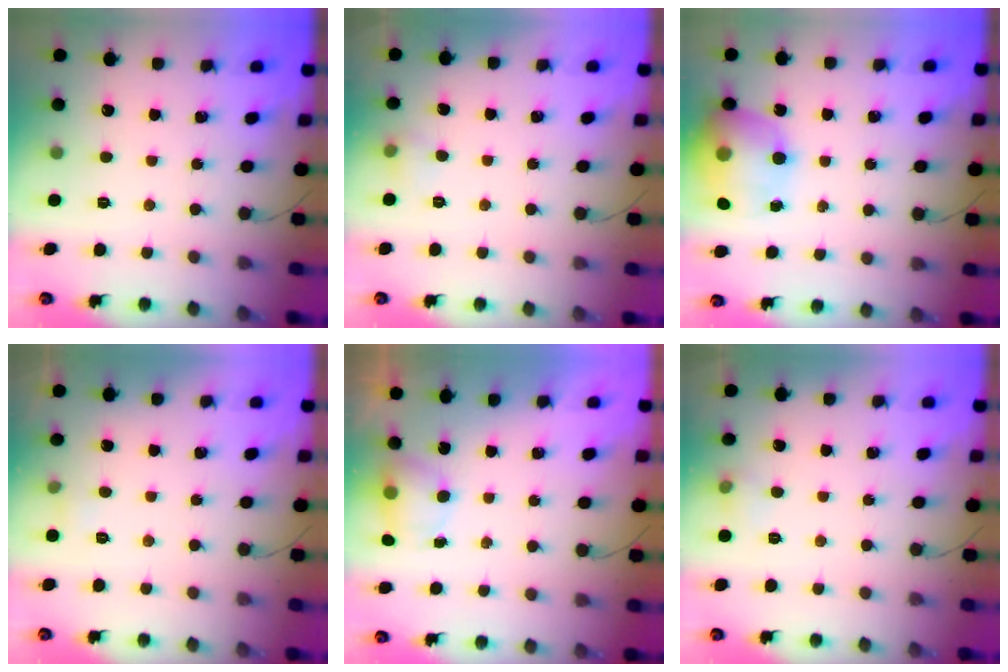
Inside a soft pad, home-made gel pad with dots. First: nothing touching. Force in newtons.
{"total": 5.0, "press": 3.7, "slide": 3.5}
{"total": 18.1, "press": 17.9, "slide": 2.5}
{"total": 3.4, "press": 3.2, "slide": 1.2}
{"total": 6.9, "press": 5.5, "slide": 4.3}
{"total": 8.1, "press": 4.3, "slide": 6.9}